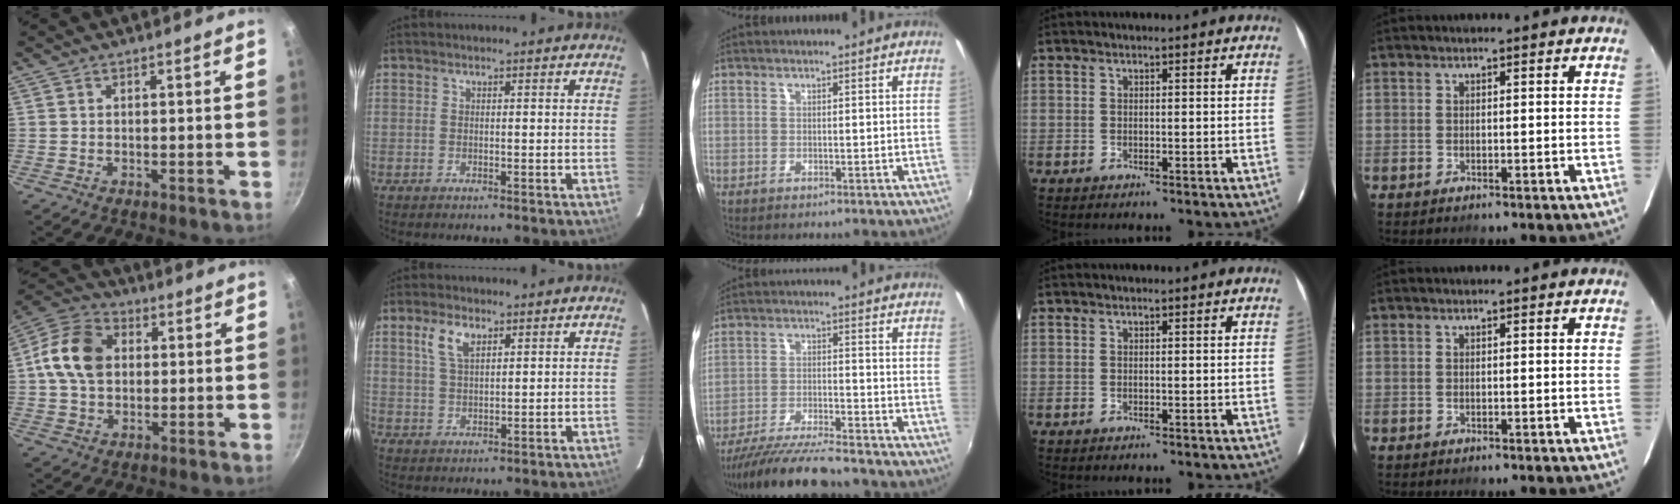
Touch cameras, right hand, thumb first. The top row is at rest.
{"thumb": {"total": 12.4, "force": [1.3, 9.2, 8.1], "torque": [-0.128, 0.016, 0.007]}, "index": {"total": 5.1, "force": [2.7, 2.4, 3.6], "torque": [-0.073, 0.009, 0.054]}, "middle": {"total": 13.8, "force": [-12.2, 1.4, 6.1], "torque": [-0.135, -0.026, -0.206]}}